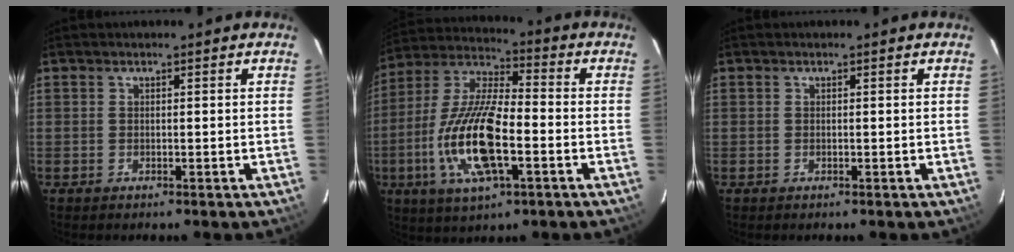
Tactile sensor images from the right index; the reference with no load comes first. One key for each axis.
{"total": 17.4, "fx": -4.9, "fy": 5.8, "fz": 15.6, "tx": -0.326, "ty": -0.010, "tz": -0.097}
{"total": 0.0}